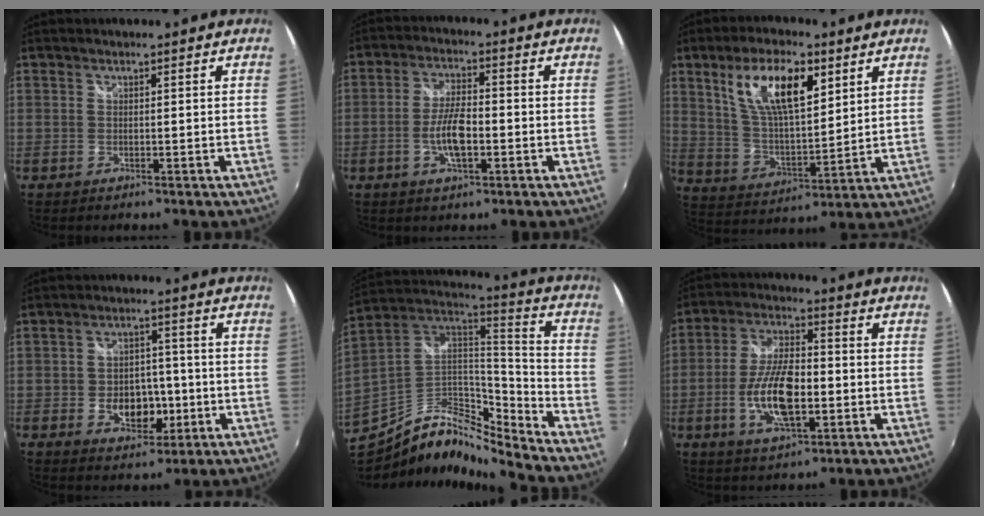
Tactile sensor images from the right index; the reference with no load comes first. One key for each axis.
{"total": 7.3, "fx": -2.0, "fy": 2.6, "fz": 6.5, "tx": -0.130, "ty": 0.001, "tz": -0.038}
{"total": 14.9, "fx": 7.1, "fy": 5.8, "fz": 11.7, "tx": -0.214, "ty": 0.011, "tz": 0.137}
{"total": 8.9, "fx": -2.3, "fy": 6.4, "fz": 5.8, "tx": -0.113, "ty": 0.003, "tz": -0.028}
{"total": 15.9, "fx": -12.5, "fy": 6.2, "fz": 7.6, "tx": -0.167, "ty": 0.010, "tz": -0.242}
{"total": 12.7, "fx": -3.0, "fy": 5.2, "fz": 11.2, "tx": -0.226, "ty": -0.001, "tz": -0.054}